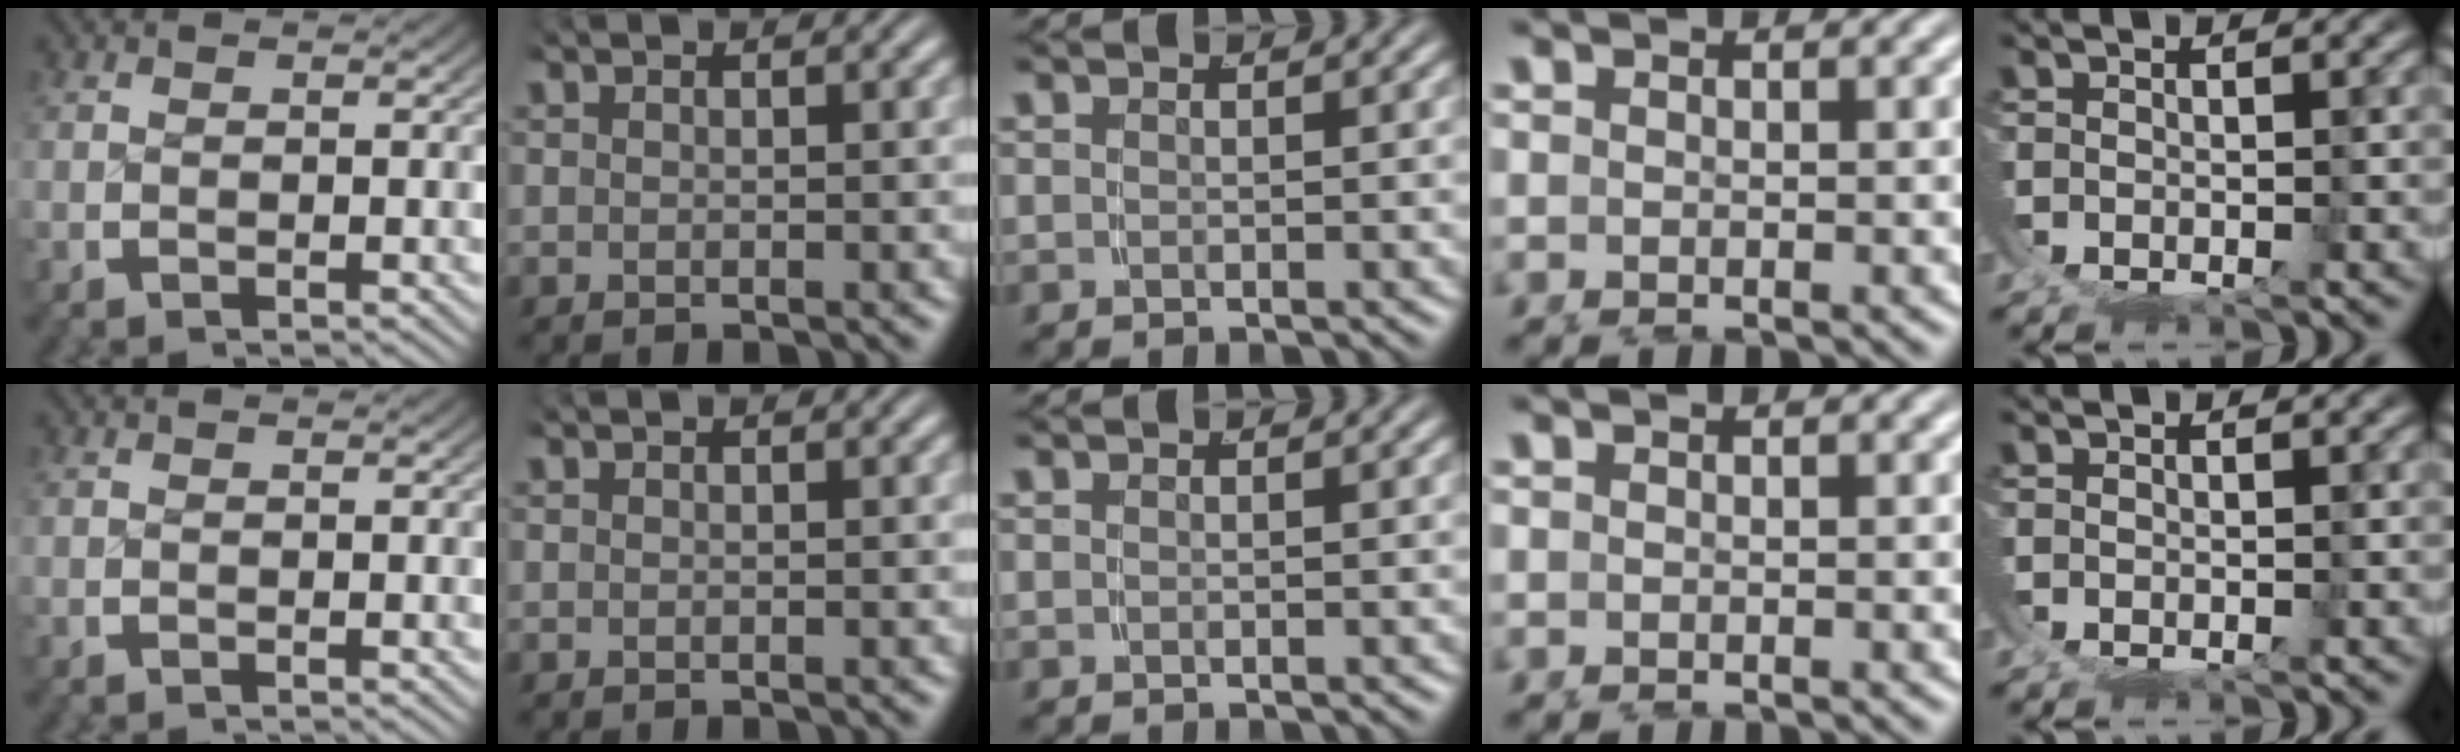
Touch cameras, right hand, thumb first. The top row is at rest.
{}